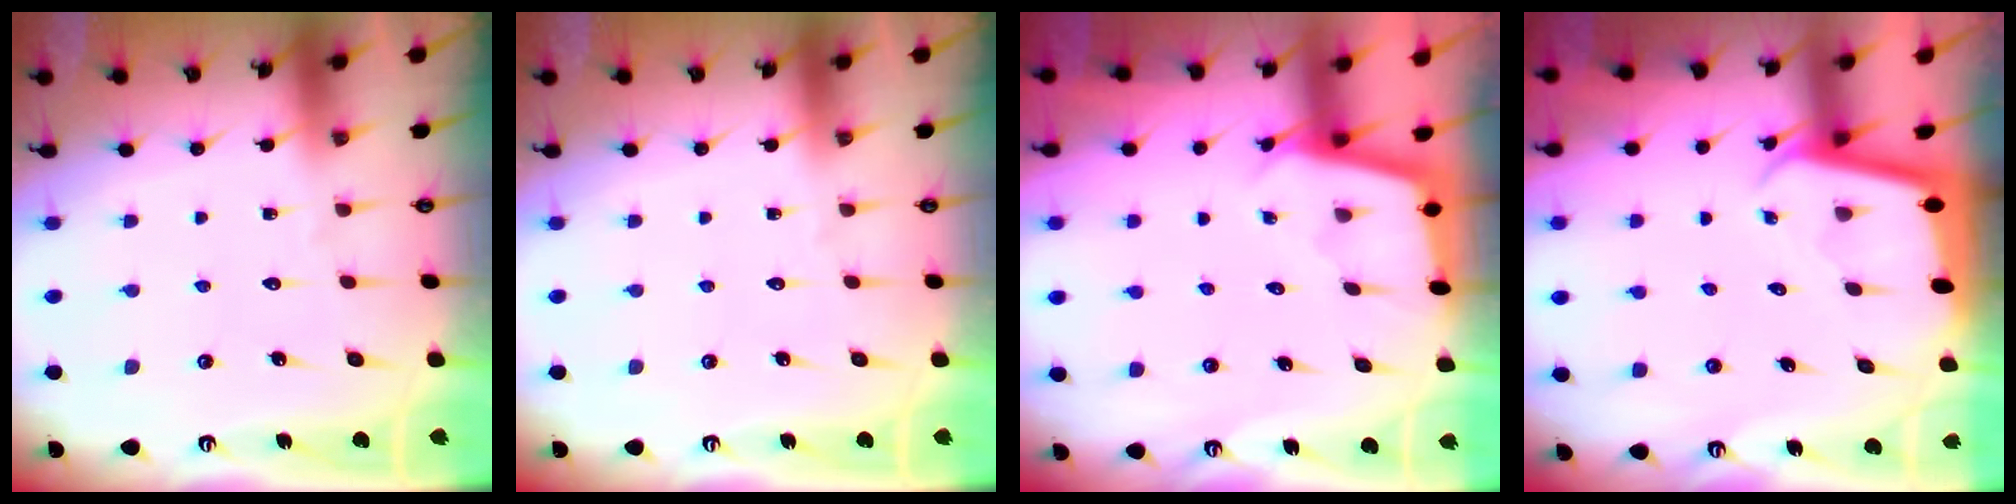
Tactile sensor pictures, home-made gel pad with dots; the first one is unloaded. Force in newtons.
{"total": 0.0}
{"total": 2.3, "press": 2.3, "slide": 0.2}
{"total": 2.7, "press": 2.7, "slide": 0.2}